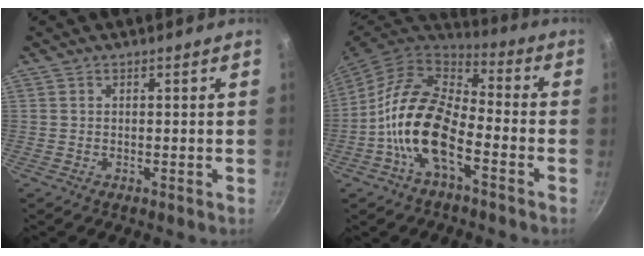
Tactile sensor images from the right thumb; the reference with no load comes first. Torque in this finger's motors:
{"motor_torque": [0.09, 1.07, 1.76, -1.02, 0.58]}